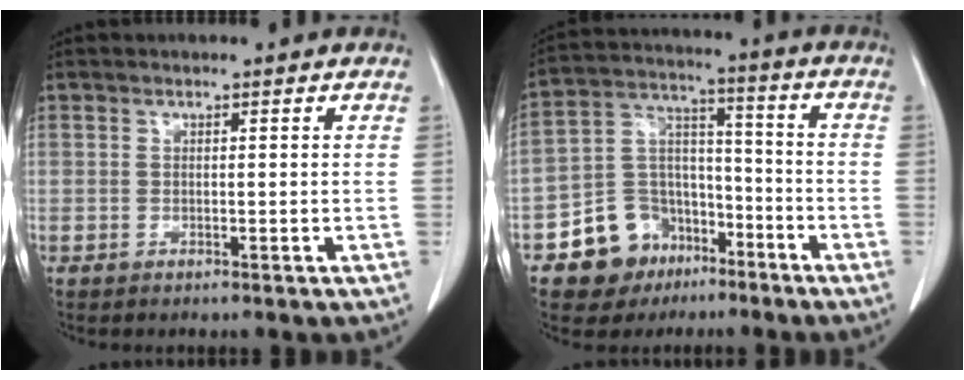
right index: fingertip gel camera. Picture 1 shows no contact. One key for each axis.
{"total": 11.9, "fx": -6.7, "fy": 9.2, "fz": 3.4, "tx": -0.058, "ty": 0.055, "tz": -0.104}